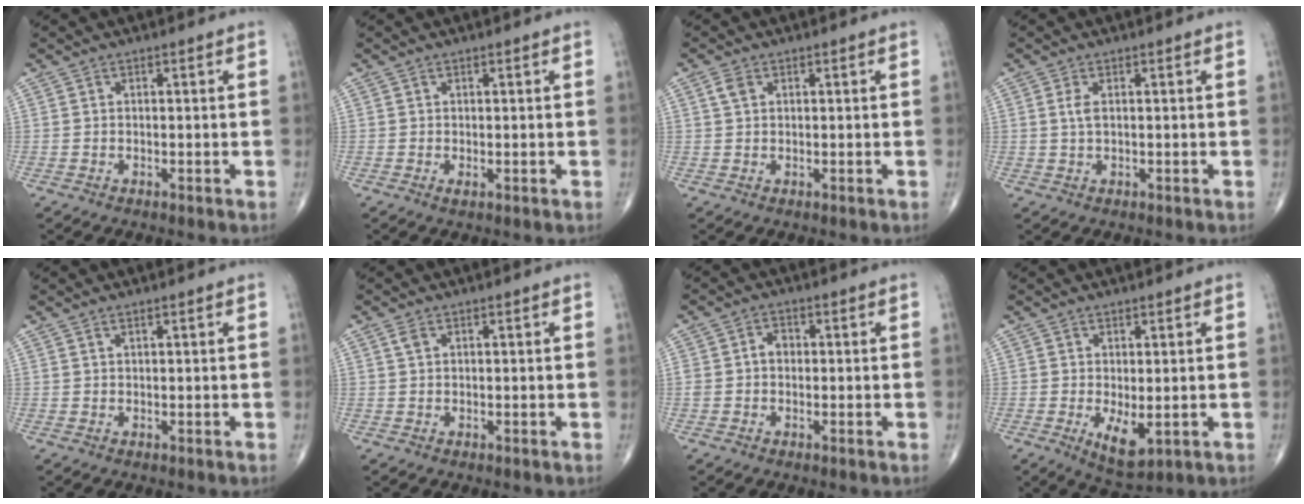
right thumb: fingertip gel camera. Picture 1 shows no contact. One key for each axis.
{"total": 0.7, "fx": 0.0, "fy": 0.3, "fz": 0.6, "tx": -0.010, "ty": -0.003, "tz": 0.001}
{"total": 2.0, "fx": 0.8, "fy": 1.3, "fz": 1.3, "tx": -0.026, "ty": 0.006, "tz": 0.017}
{"total": 2.0, "fx": 0.5, "fy": 0.8, "fz": 1.7, "tx": -0.041, "ty": 0.004, "tz": 0.014}
{"total": 0.6, "fx": 0.5, "fy": 0.1, "fz": 0.4, "tx": -0.009, "ty": 0.000, "tz": 0.010}
{"total": 1.2, "fx": 0.6, "fy": 0.7, "fz": 0.9, "tx": -0.021, "ty": 0.008, "tz": 0.013}
{"total": 2.7, "fx": 0.0, "fy": 2.1, "fz": 1.7, "tx": -0.025, "ty": 0.011, "tz": -0.002}
{"total": 5.5, "fx": -0.8, "fy": 2.4, "fz": 4.9, "tx": -0.076, "ty": -0.017, "tz": -0.001}